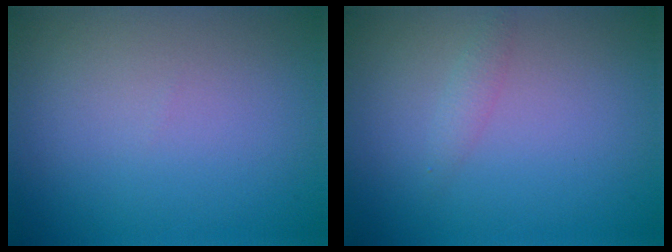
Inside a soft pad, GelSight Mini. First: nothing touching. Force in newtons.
{"total": 1.0, "press": 1.0, "slide": 0.0}